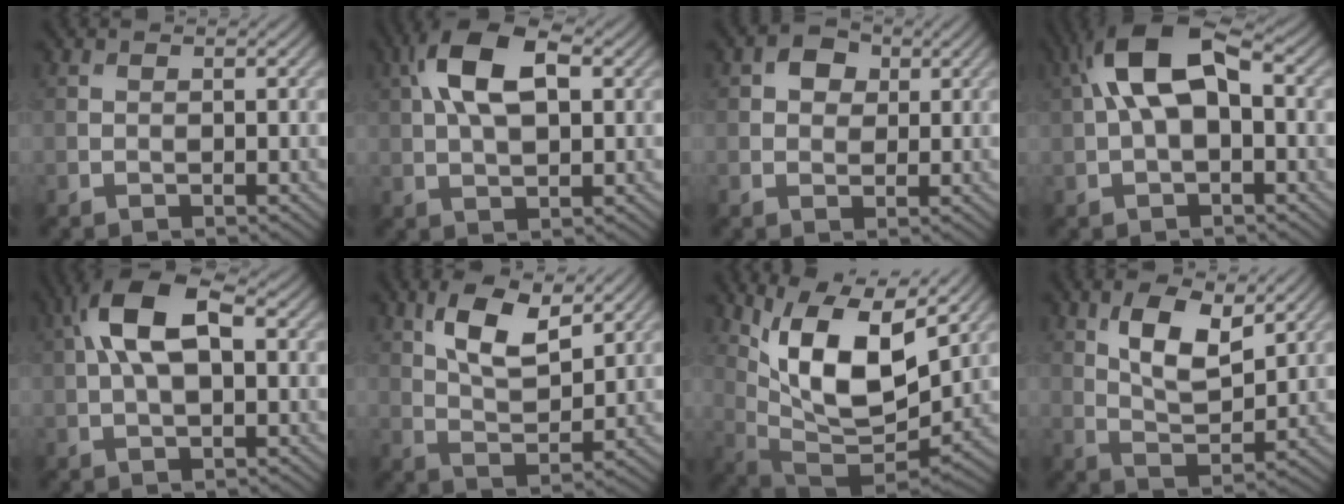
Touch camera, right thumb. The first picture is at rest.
{"total": 10.3, "force": [2.9, 5.1, 8.4], "torque": [-0.176, 0.021, 0.044]}
{"total": 3.3, "force": [1.1, 2.6, 1.7], "torque": [-0.032, 0.005, 0.012]}
{"total": 10.4, "force": [1.8, 5.1, 8.8], "torque": [-0.176, 0.027, 0.022]}
{"total": 9.4, "force": [2.0, 4.5, 8.0], "torque": [-0.165, 0.021, 0.026]}
{"total": 8.6, "force": [4.4, 3.7, 6.4], "torque": [-0.131, 0.003, 0.086]}
{"total": 13.5, "force": [6.0, 5.5, 10.8], "torque": [-0.213, -0.004, 0.118]}
{"total": 8.1, "force": [3.9, 3.6, 6.2], "torque": [-0.121, 0.000, 0.073]}